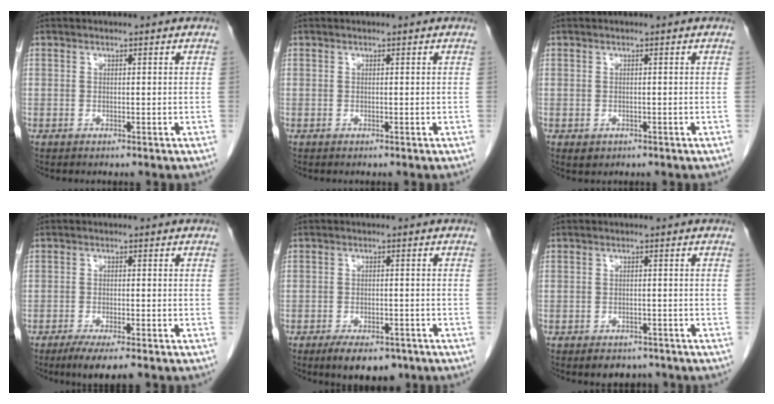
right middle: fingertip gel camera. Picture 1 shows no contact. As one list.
[{"total": 0.0}, {"total": 1.1, "force": [-0.4, 0.9, 0.4], "torque": [-0.007, 0.002, 0.002]}, {"total": 5.1, "force": [-3.6, 0.6, 3.6], "torque": [-0.056, -0.012, -0.055]}, {"total": 7.6, "force": [-5.4, 3.2, 4.2], "torque": [-0.058, -0.002, -0.080]}, {"total": 4.2, "force": [-3.3, 2.2, 1.2], "torque": [-0.011, 0.003, -0.041]}]